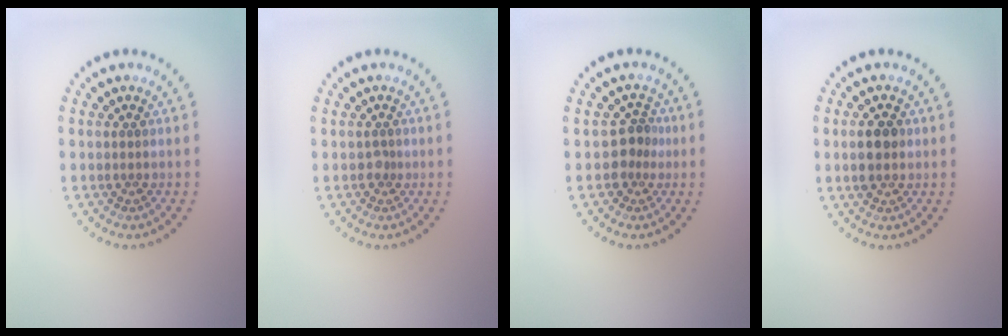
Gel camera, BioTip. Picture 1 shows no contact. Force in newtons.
{"total": 0.8, "press": 0.6, "slide": 0.6}
{"total": 2.2, "press": 1.7, "slide": 1.4}
{"total": 2.5, "press": 2.5, "slide": 0.2}